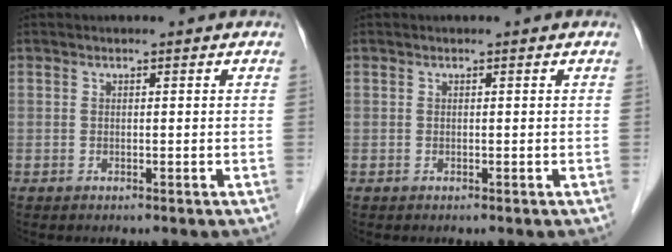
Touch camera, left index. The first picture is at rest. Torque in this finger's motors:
{"motor_torque": [0.00, 0.00, 0.00, 0.00]}